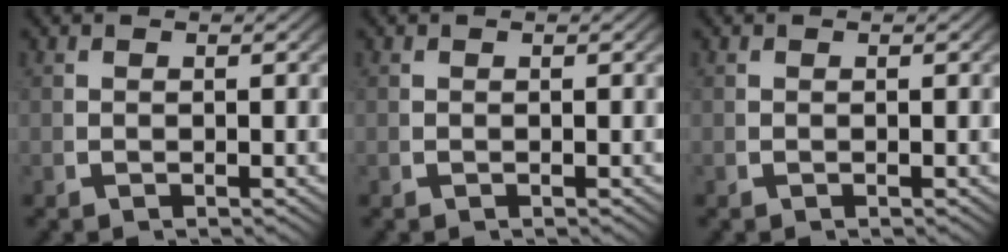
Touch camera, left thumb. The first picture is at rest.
{"total": 0.0}
{"total": 0.0}